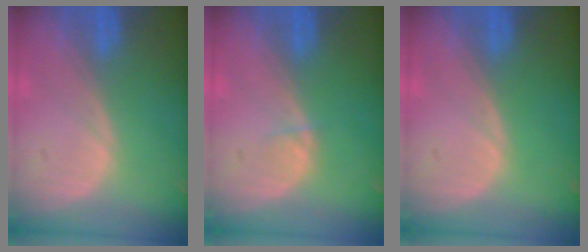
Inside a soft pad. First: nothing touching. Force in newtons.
{"total": 0.8, "press": 0.8, "slide": 0.1}
{"total": 0.0}